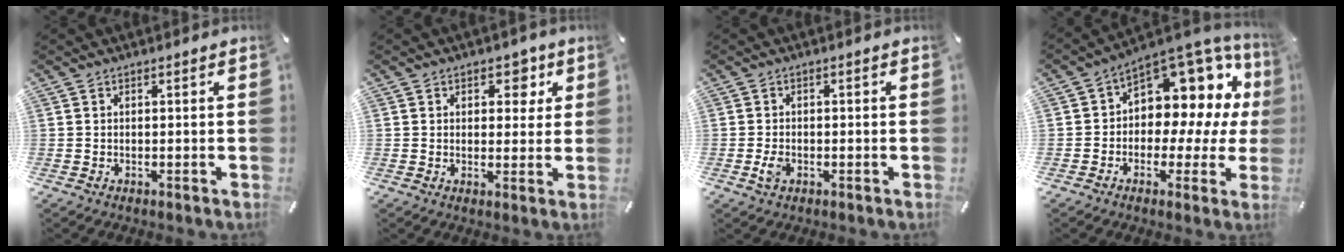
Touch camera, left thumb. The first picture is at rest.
{"total": 5.1, "force": [2.0, 4.0, 2.4], "torque": [-0.011, -0.006, 0.023]}
{"total": 2.7, "force": [-0.9, 1.7, 1.9], "torque": [-0.046, -0.003, -0.018]}
{"total": 10.6, "force": [3.9, 7.8, 6.0], "torque": [-0.080, -0.058, 0.067]}